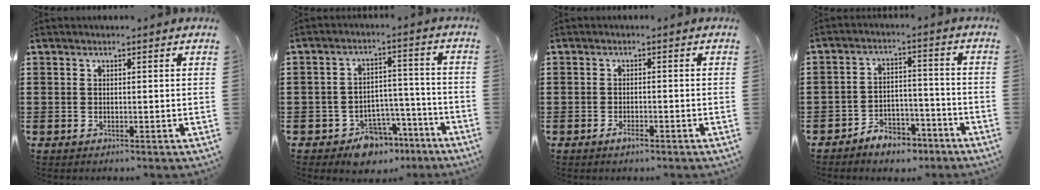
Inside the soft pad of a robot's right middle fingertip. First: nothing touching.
{"total": 7.2, "force": [-6.0, 3.5, 1.7], "torque": [-0.026, 0.034, -0.112]}
{"total": 1.6, "force": [-1.1, 0.5, 1.1], "torque": [-0.023, -0.003, -0.020]}
{"total": 5.0, "force": [-4.6, 1.8, 0.8], "torque": [-0.013, 0.016, -0.091]}